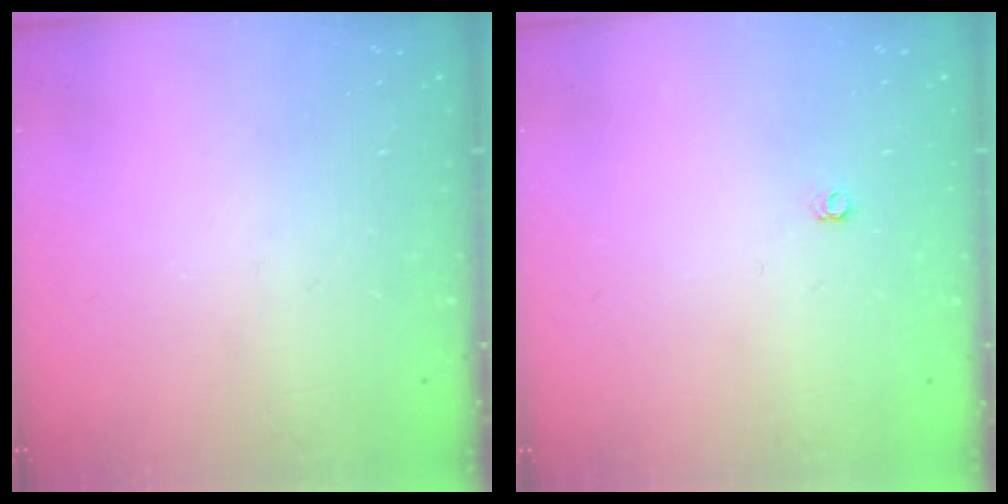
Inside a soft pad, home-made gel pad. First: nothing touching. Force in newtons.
{"total": 3.6, "press": 3.5, "slide": 0.6}